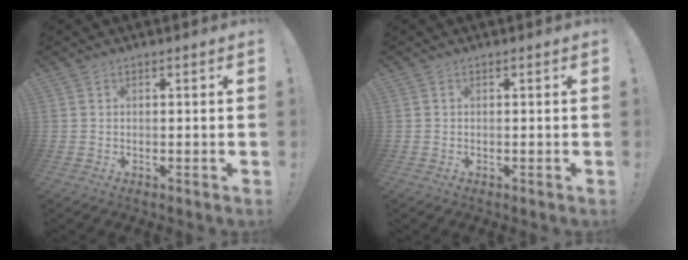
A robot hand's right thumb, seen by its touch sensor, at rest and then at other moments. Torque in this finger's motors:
{"motor_torque": [0.14, 0.10, 0.19, -0.08, -0.04]}